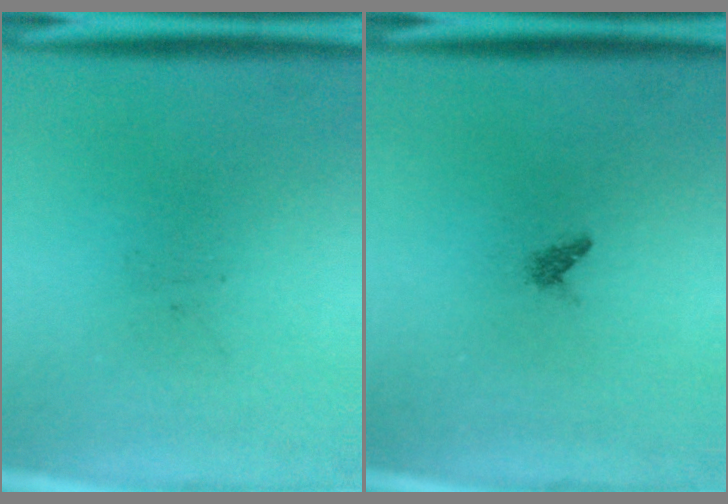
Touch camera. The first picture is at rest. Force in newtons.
{"total": 0.7}